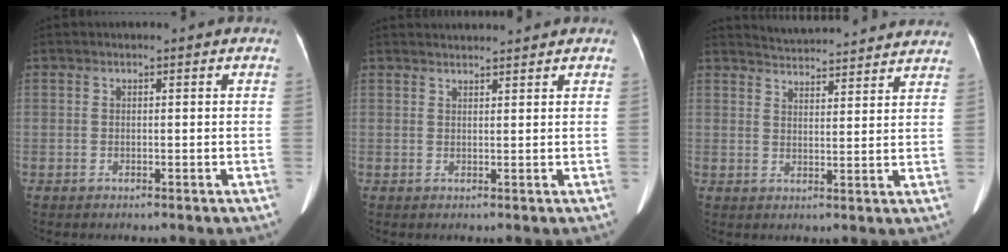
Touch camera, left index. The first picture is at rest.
{"total": 3.8, "force": [3.8, 0.2, 0.5], "torque": [-0.011, 0.027, 0.055]}
{"total": 14.5, "force": [13.9, 1.8, 3.6], "torque": [-0.050, 0.015, 0.175]}